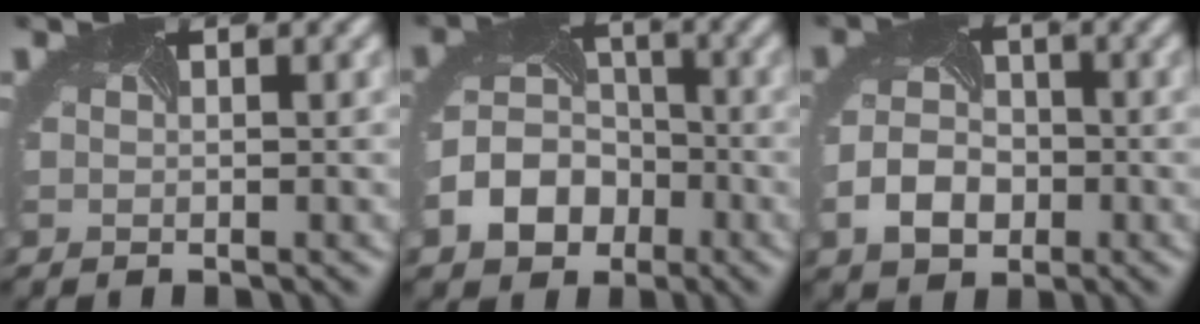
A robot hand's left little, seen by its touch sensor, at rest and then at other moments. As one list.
[{"total": 5.6, "force": [-2.5, 4.5, 2.2], "torque": [-0.048, 0.001, -0.055]}, {"total": 3.5, "force": [-1.5, 2.8, 1.5], "torque": [-0.037, -0.001, -0.033]}]